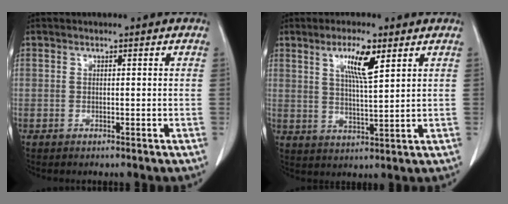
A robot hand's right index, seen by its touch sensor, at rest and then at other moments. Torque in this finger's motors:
{"motor_torque": [0.50, 0.43, 0.18, 0.09]}